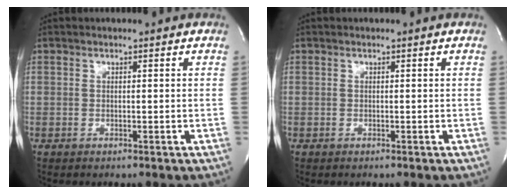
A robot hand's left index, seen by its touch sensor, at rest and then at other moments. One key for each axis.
{"total": 0.0}